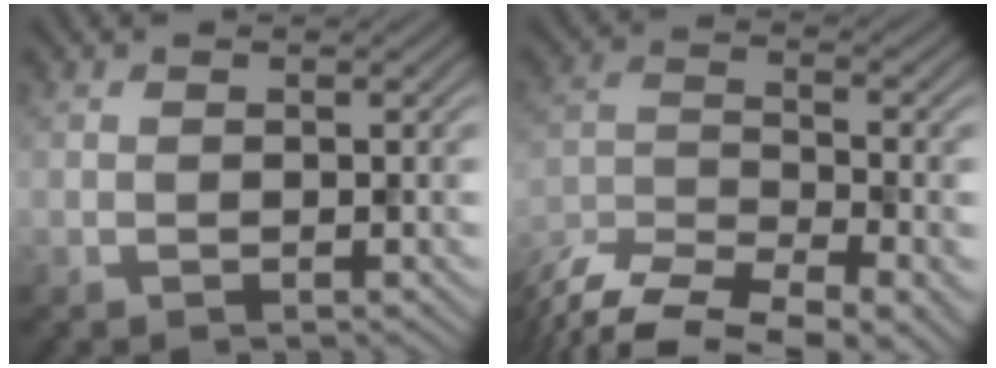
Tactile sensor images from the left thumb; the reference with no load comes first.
{"total": 11.8, "force": [-9.8, 3.0, 5.9], "torque": [-0.128, -0.018, -0.175]}